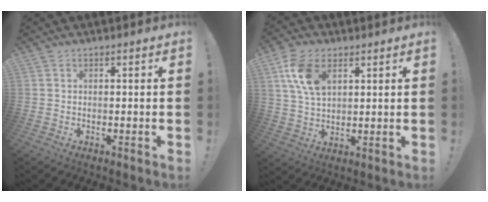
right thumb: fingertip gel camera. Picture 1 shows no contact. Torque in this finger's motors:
{"motor_torque": [0.45, 0.58, 0.30, 0.37, 0.07]}